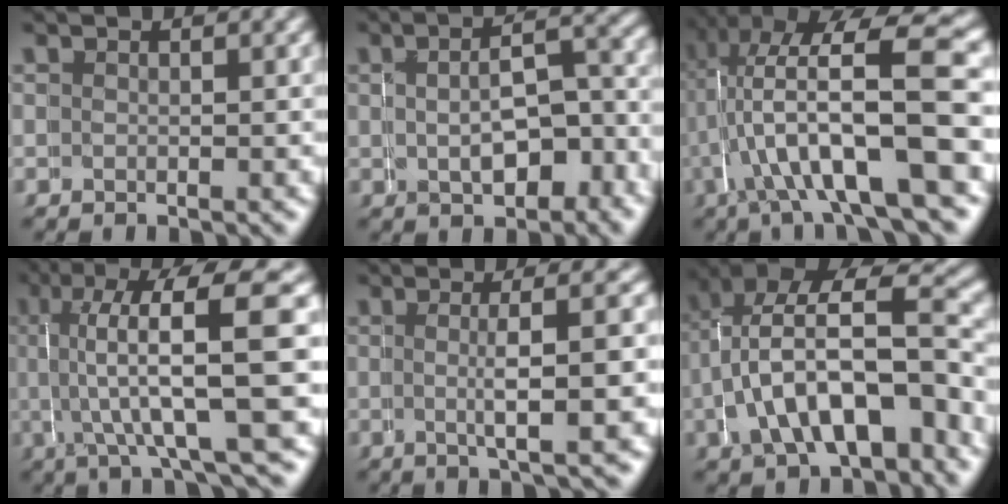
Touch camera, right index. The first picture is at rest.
{"total": 4.3, "force": [-1.7, 1.0, 3.8], "torque": [-0.040, -0.002, -0.016]}
{"total": 9.7, "force": [-0.1, 3.0, 9.2], "torque": [-0.158, -0.002, 0.005]}
{"total": 9.7, "force": [1.5, 1.7, 9.4], "torque": [-0.143, 0.003, 0.025]}
{"total": 3.9, "force": [0.2, -1.3, 3.7], "torque": [-0.046, 0.004, 0.007]}
{"total": 7.6, "force": [-2.0, 4.0, 6.2], "torque": [-0.117, -0.021, -0.020]}